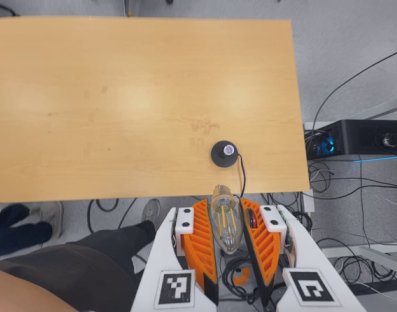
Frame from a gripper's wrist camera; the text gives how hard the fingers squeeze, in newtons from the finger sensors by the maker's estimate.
{"total": 8.4, "left": 7.9, "right": 9.0}